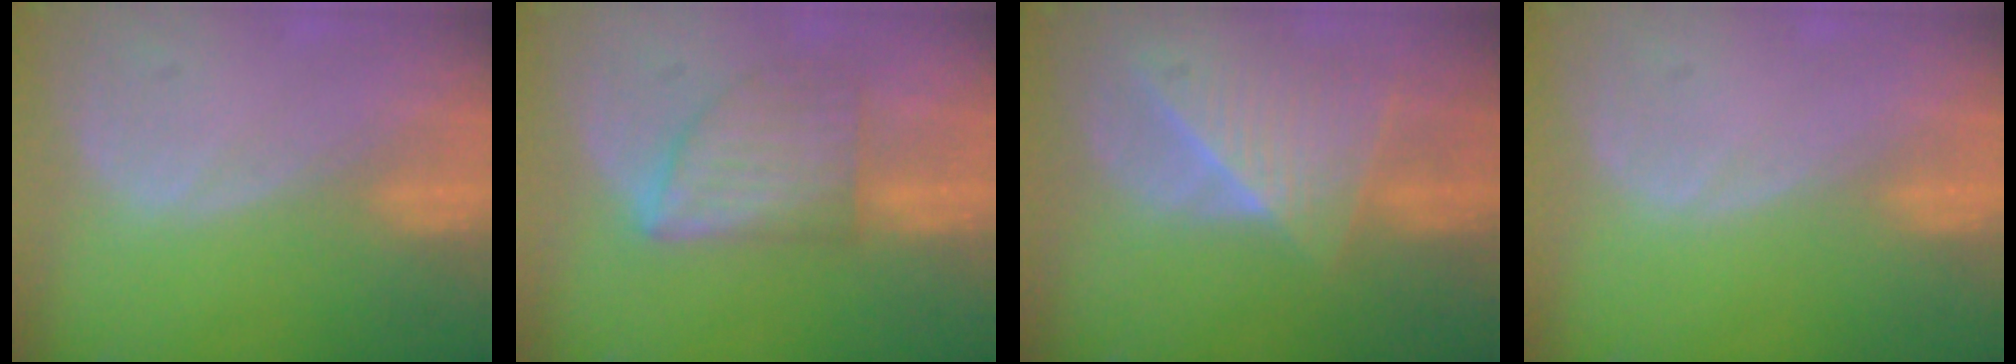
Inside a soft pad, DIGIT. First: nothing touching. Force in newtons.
{"total": 6.6, "press": 6.6, "slide": 0.1}
{"total": 7.7, "press": 7.2, "slide": 2.7}
{"total": 0.0}